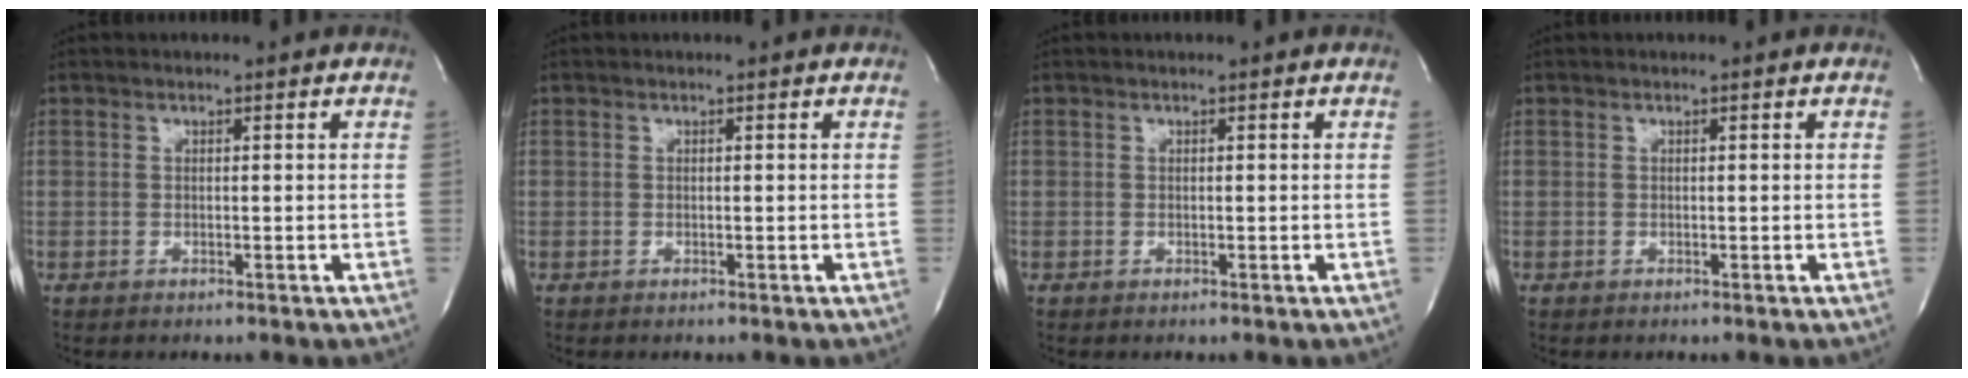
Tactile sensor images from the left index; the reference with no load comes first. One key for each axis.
{"total": 0.0}
{"total": 0.0}
{"total": 0.0}